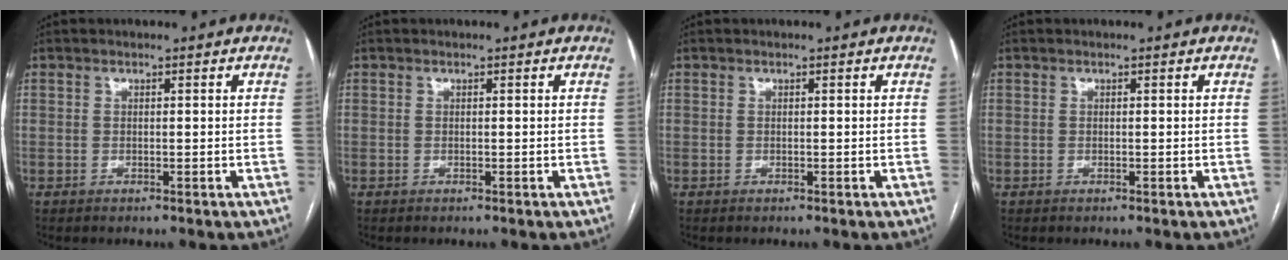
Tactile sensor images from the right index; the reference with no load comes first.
{"total": 0.0}
{"total": 0.0}
{"total": 0.0}